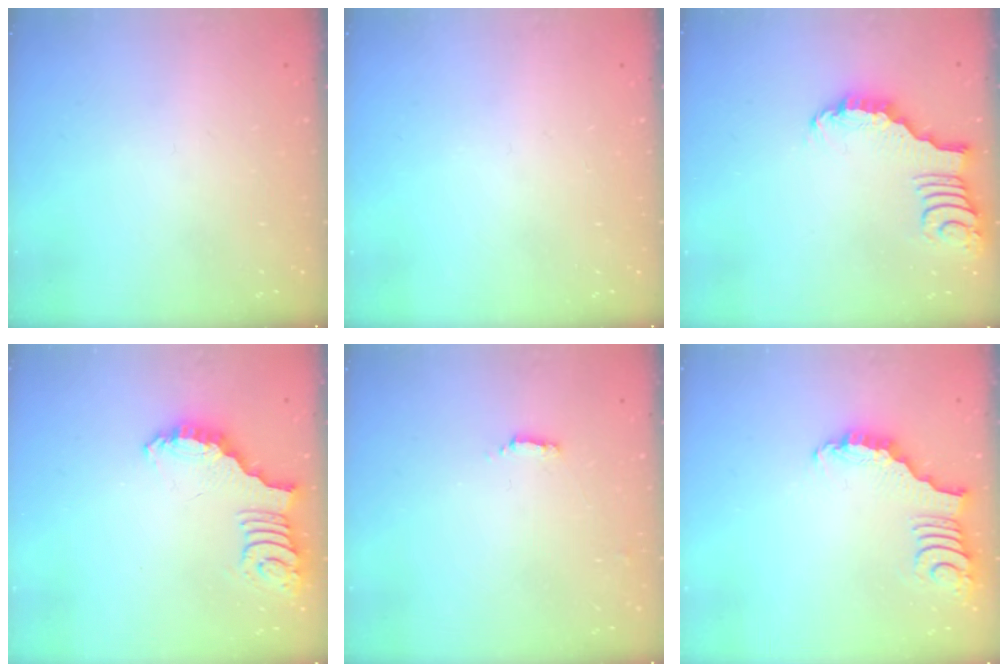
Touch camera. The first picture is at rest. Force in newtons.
{"total": 0.0}
{"total": 2.6, "press": 2.6, "slide": 0.3}
{"total": 2.6, "press": 2.6, "slide": 0.5}
{"total": 1.3, "press": 1.3, "slide": 0.4}
{"total": 3.0, "press": 2.9, "slide": 0.7}